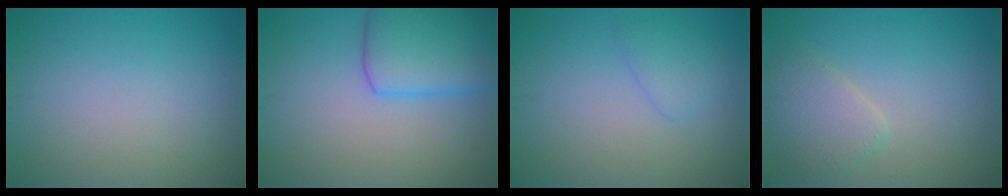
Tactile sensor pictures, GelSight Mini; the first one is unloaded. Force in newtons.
{"total": 5.7, "press": 5.7, "slide": 0.2}
{"total": 1.8, "press": 1.8, "slide": 0.1}
{"total": 3.0, "press": 3.0, "slide": 0.2}